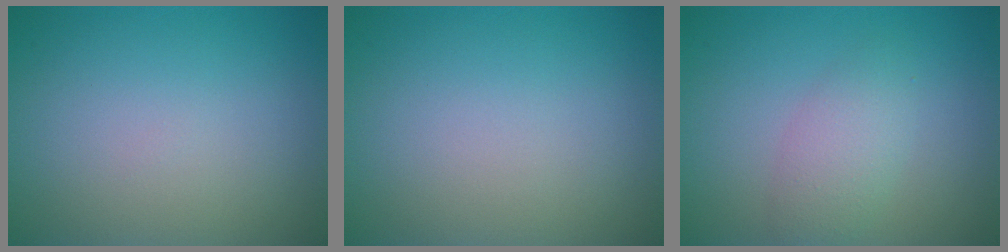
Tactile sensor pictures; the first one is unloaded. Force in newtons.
{"total": 0.0}
{"total": 2.6, "press": 2.6, "slide": 0.0}